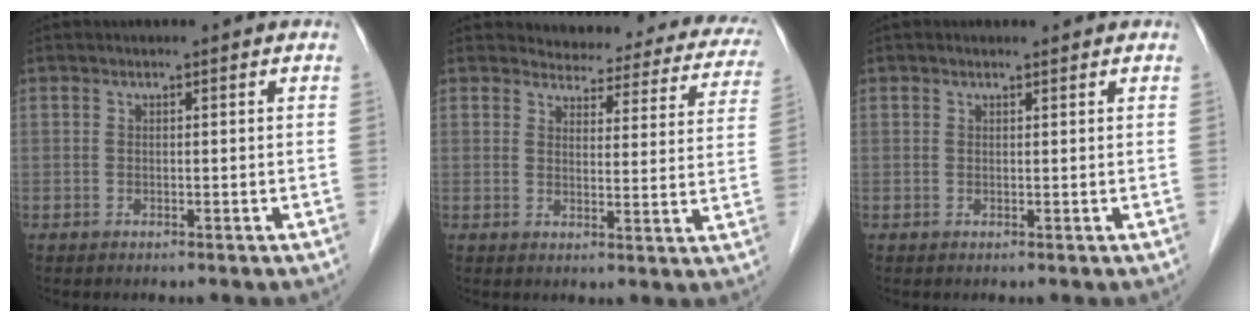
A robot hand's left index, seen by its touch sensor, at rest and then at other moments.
{"total": 16.2, "force": [14.8, 5.1, 4.0], "torque": [-0.017, -0.031, 0.143]}
{"total": 0.8, "force": [0.7, 0.2, 0.3], "torque": [-0.011, 0.003, 0.011]}